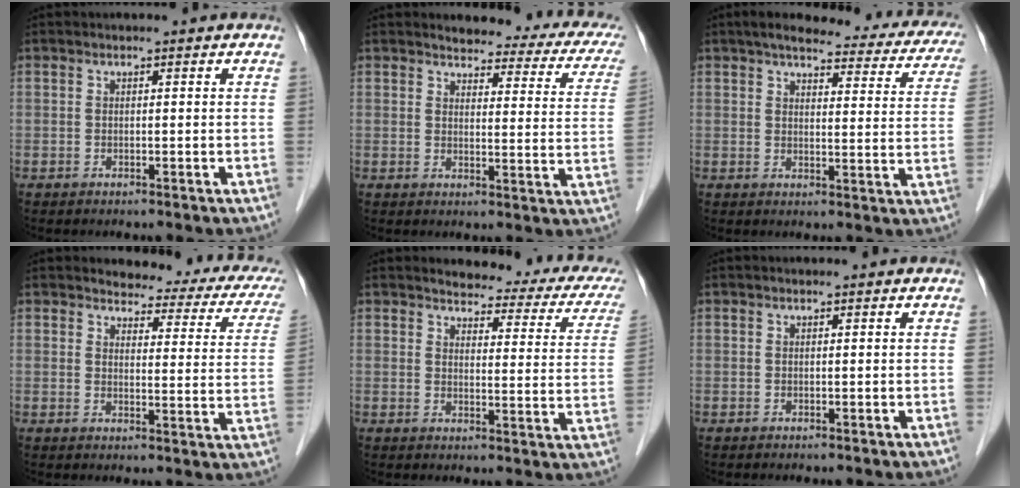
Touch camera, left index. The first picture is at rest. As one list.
[{"total": 15.5, "force": [13.5, 4.0, 6.5], "torque": [-0.047, -0.022, 0.127]}, {"total": 21.7, "force": [18.6, 5.4, 9.8], "torque": [-0.113, 0.006, 0.205]}, {"total": 14.4, "force": [12.7, 4.0, 5.5], "torque": [-0.037, -0.030, 0.118]}, {"total": 15.5, "force": [13.7, 3.8, 6.2], "torque": [-0.047, -0.032, 0.131]}, {"total": 0.0}]